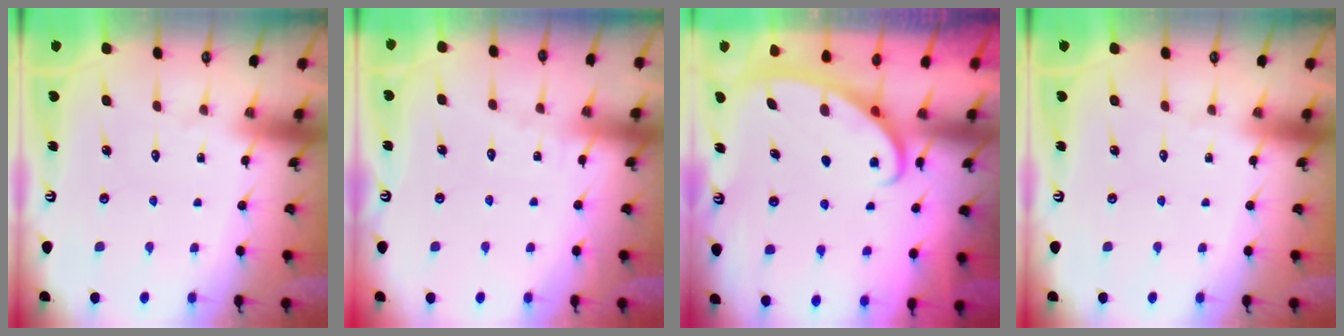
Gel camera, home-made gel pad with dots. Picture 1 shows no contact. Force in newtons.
{"total": 3.6, "press": 3.5, "slide": 0.4}
{"total": 2.7, "press": 2.6, "slide": 0.4}
{"total": 0.0}